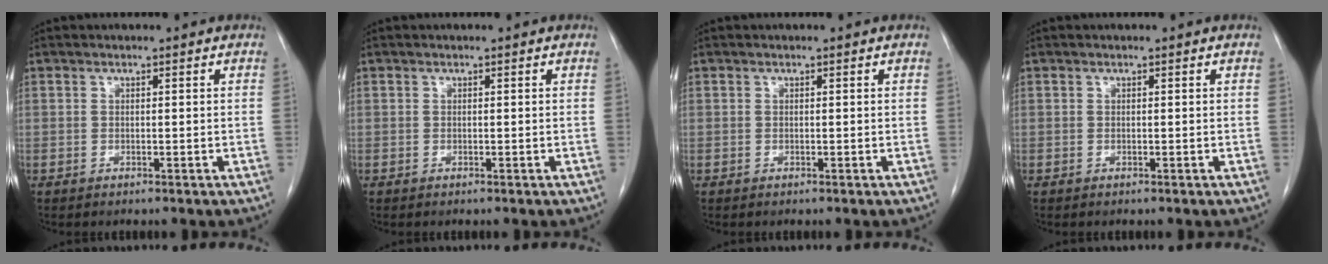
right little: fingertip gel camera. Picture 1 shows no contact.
{"total": 0.0}
{"total": 0.0}
{"total": 0.0}